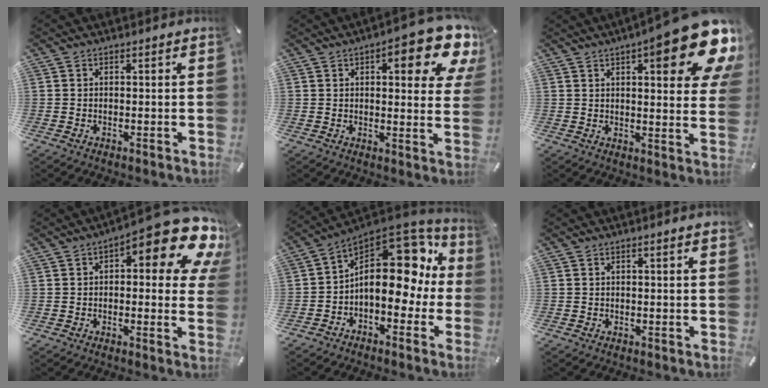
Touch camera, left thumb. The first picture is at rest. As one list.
[{"total": 14.0, "force": [7.5, 4.6, 10.9], "torque": [-0.136, -0.046, 0.117]}, {"total": 18.8, "force": [9.9, 4.8, 15.3], "torque": [-0.203, -0.065, 0.151]}, {"total": 16.5, "force": [8.0, 5.9, 13.2], "torque": [-0.168, -0.063, 0.128]}, {"total": 19.5, "force": [3.1, 11.8, 15.2], "torque": [-0.221, -0.027, 0.056]}, {"total": 1.2, "force": [0.6, 0.0, 1.1], "torque": [-0.020, -0.001, 0.009]}]